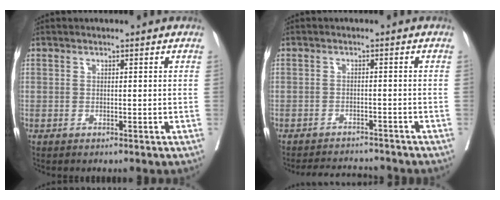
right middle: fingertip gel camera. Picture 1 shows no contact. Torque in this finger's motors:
{"motor_torque": [0.03, -0.08, 0.01, 0.00]}